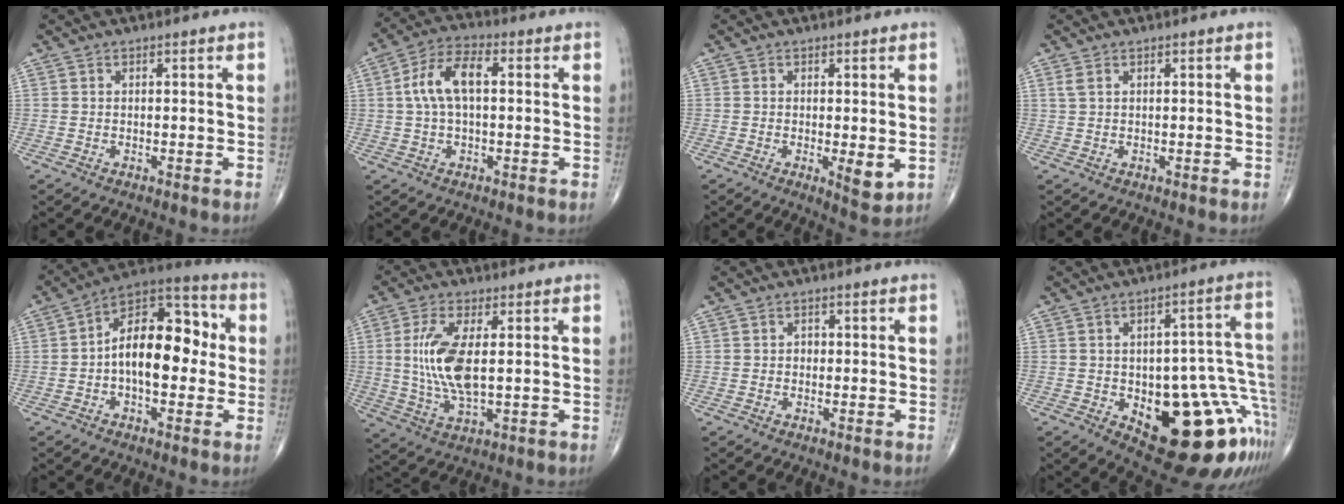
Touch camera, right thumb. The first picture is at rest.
{"total": 8.9, "force": [1.0, 4.4, 7.7], "torque": [-0.157, 0.027, 0.014]}
{"total": 4.1, "force": [-0.5, 1.3, 3.8], "torque": [-0.056, -0.013, -0.007]}
{"total": 1.1, "force": [0.6, 0.5, 0.8], "torque": [-0.025, 0.011, 0.018]}
{"total": 15.6, "force": [-0.1, 8.7, 13.0], "torque": [-0.178, 0.043, -0.015]}
{"total": 10.7, "force": [1.1, 4.1, 9.9], "torque": [-0.216, -0.012, 0.027]}
{"total": 1.0, "force": [-0.1, 0.9, 0.5], "torque": [-0.002, 0.004, -0.006]}
{"total": 22.0, "force": [-8.0, 9.7, 18.1], "torque": [-0.145, 0.059, -0.084]}